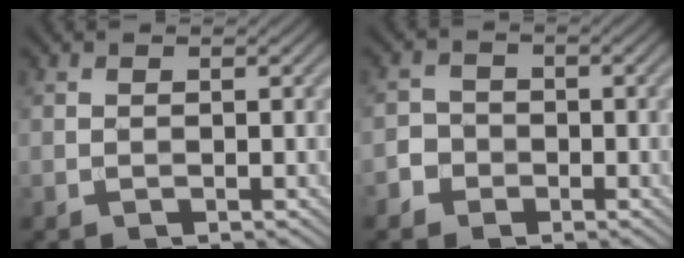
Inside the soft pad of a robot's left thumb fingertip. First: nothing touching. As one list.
[{"total": 2.9, "force": [-1.4, 2.5, 0.5], "torque": [0.001, 0.003, -0.038]}]